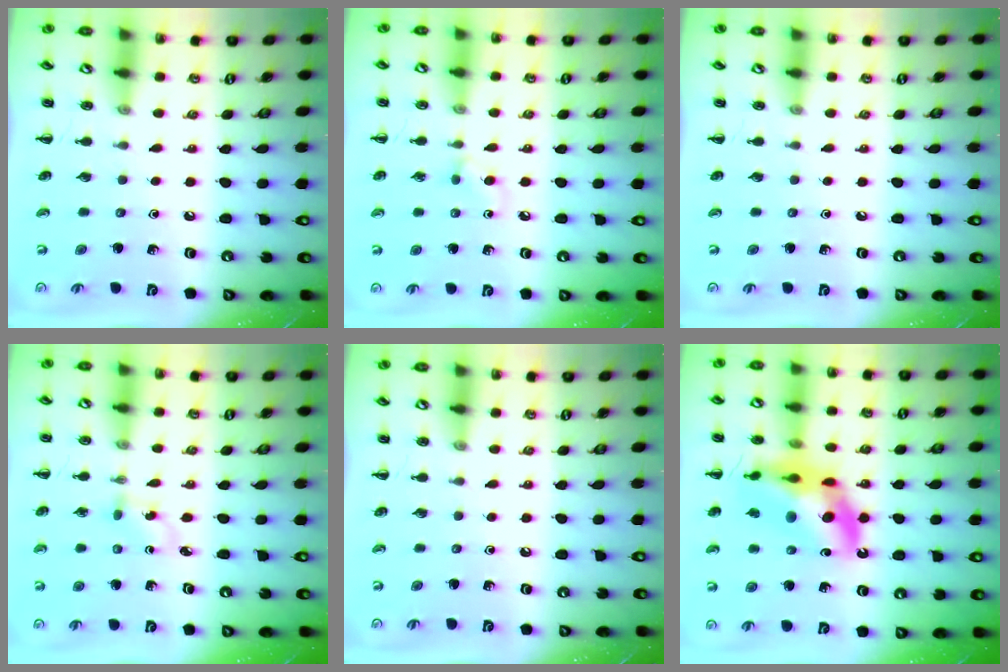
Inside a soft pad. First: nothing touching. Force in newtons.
{"total": 4.2, "press": 4.1, "slide": 1.1}
{"total": 0.0}
{"total": 1.8, "press": 1.7, "slide": 0.8}
{"total": 0.0}
{"total": 19.1, "press": 18.5, "slide": 4.4}